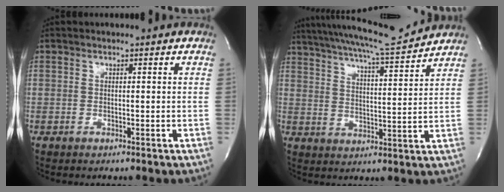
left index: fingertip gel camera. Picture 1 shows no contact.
{"total": 14.9, "force": [13.7, -0.6, 5.8], "torque": [-0.108, -0.019, 0.205]}